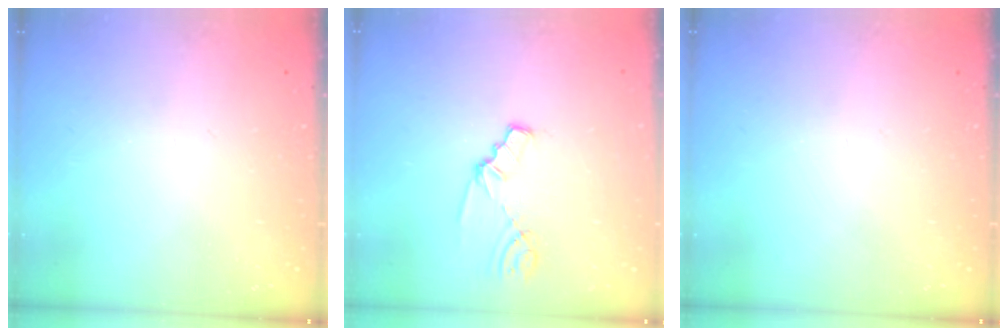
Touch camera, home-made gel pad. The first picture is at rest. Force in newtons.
{"total": 1.8, "press": 1.7, "slide": 0.3}
{"total": 0.0}